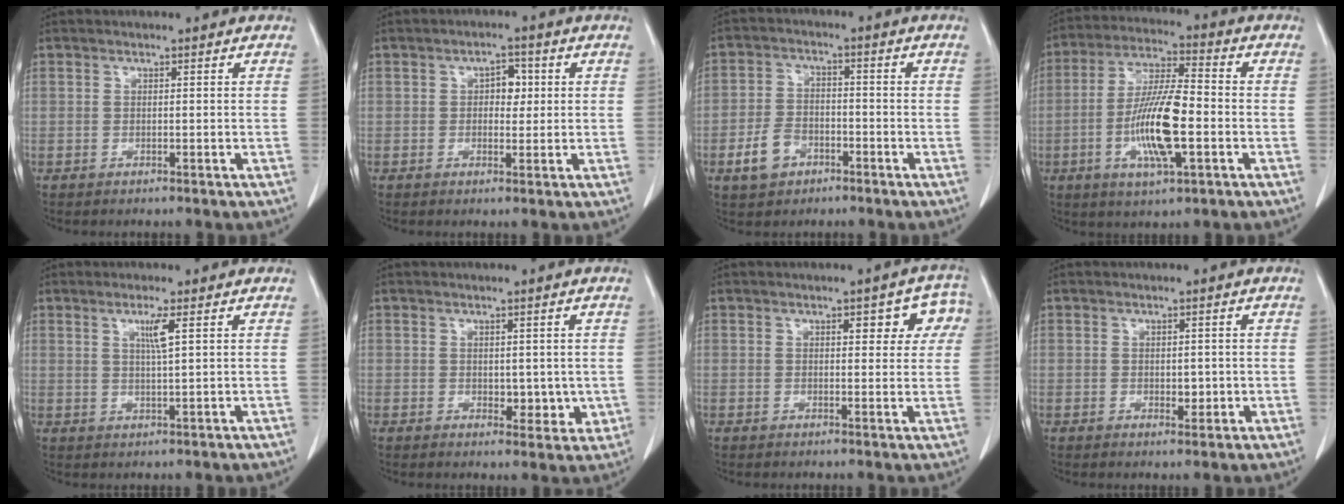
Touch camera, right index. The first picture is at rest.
{"total": 3.2, "force": [0.6, 2.0, 2.5], "torque": [-0.033, 0.008, 0.009]}
{"total": 5.9, "force": [-3.0, 4.1, 3.1], "torque": [-0.070, 0.009, -0.048]}
{"total": 12.6, "force": [-2.9, 2.3, 12.1], "torque": [-0.233, -0.002, -0.051]}
{"total": 3.0, "force": [1.2, -0.4, 2.7], "torque": [-0.053, -0.005, 0.024]}
{"total": 3.8, "force": [0.0, 2.3, 3.0], "torque": [-0.033, -0.008, 0.007]}
{"total": 6.2, "force": [2.3, 2.7, 5.1], "torque": [-0.045, 0.019, 0.023]}
{"total": 2.0, "force": [-0.1, 1.2, 1.5], "torque": [-0.019, -0.001, 0.004]}